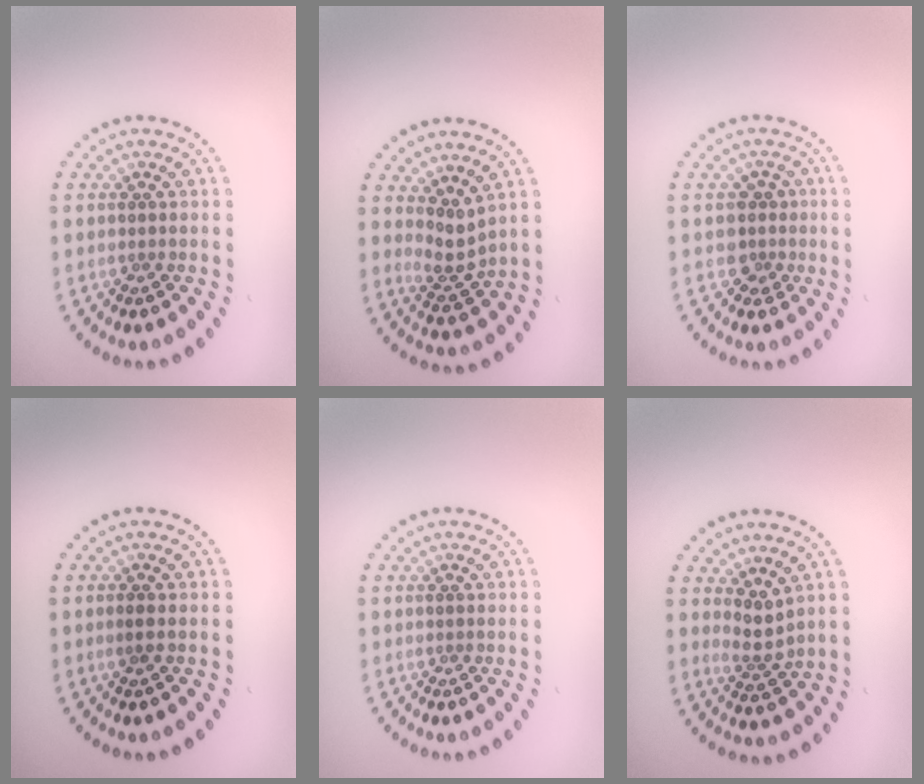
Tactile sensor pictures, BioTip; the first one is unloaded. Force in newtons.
{"total": 2.3, "press": 1.5, "slide": 1.7}
{"total": 1.9, "press": 1.6, "slide": 1.1}
{"total": 0.7, "press": 0.6, "slide": 0.3}
{"total": 0.0}
{"total": 2.1, "press": 1.5, "slide": 1.5}